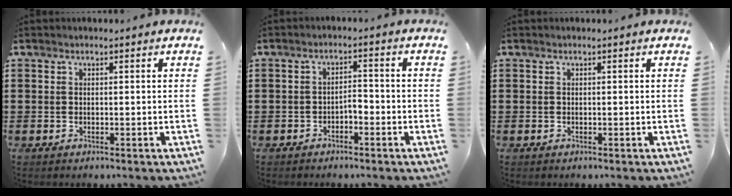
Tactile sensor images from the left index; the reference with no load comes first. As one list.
[{"total": 2.2, "force": [-1.5, 0.8, 1.2], "torque": [-0.028, 0.006, -0.034]}, {"total": 0.0}]